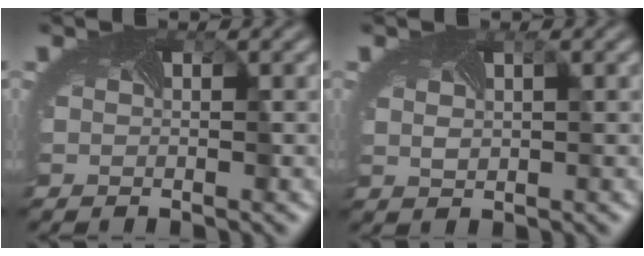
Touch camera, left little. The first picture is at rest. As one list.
[{"total": 1.3, "force": [0.5, 0.8, 0.9], "torque": [-0.023, 0.007, 0.017]}]